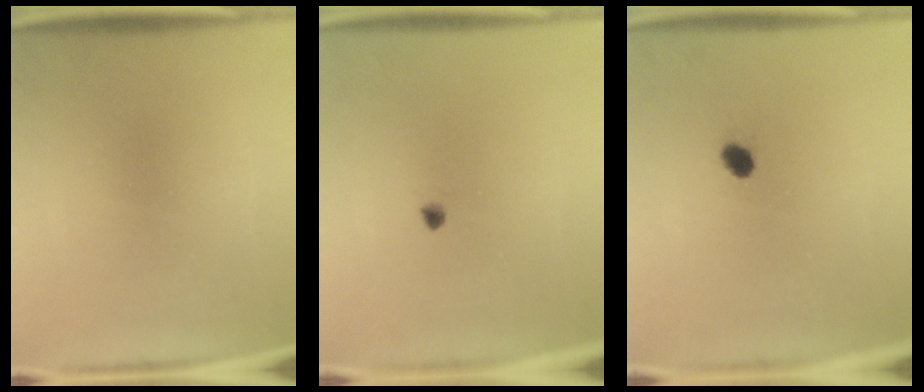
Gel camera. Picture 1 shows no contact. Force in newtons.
{"total": 1.1}
{"total": 1.7}